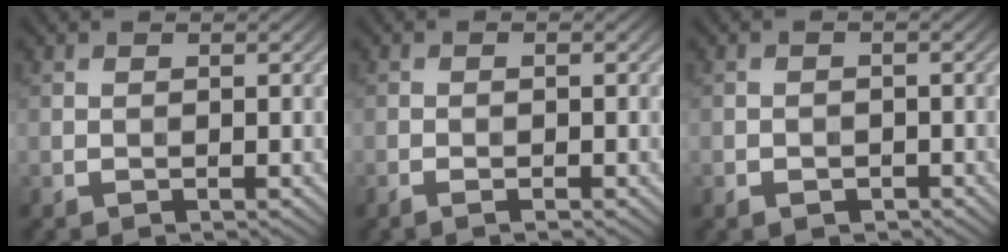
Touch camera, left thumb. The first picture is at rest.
{"total": 1.5, "force": [-0.8, 0.2, 1.2], "torque": [-0.022, 0.002, -0.016]}
{"total": 1.5, "force": [-0.9, 1.0, 0.6], "torque": [-0.010, -0.003, -0.018]}